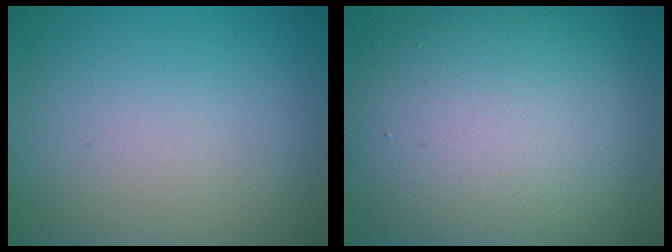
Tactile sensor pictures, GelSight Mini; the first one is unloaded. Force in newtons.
{"total": 14.7, "press": 14.7, "slide": 1.4}